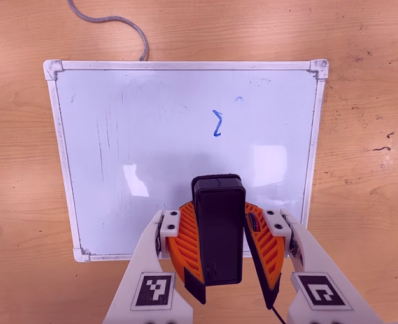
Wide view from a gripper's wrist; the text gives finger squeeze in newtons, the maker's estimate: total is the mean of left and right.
{"total": 7.9, "left": 8.6, "right": 7.2}